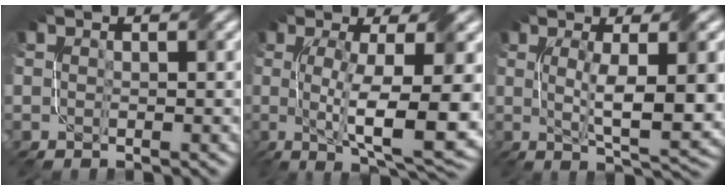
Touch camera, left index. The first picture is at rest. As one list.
[{"total": 10.7, "force": [-1.0, 2.7, 10.4], "torque": [-0.158, -0.011, -0.012]}, {"total": 7.6, "force": [0.4, 1.7, 7.4], "torque": [-0.112, -0.004, 0.011]}]